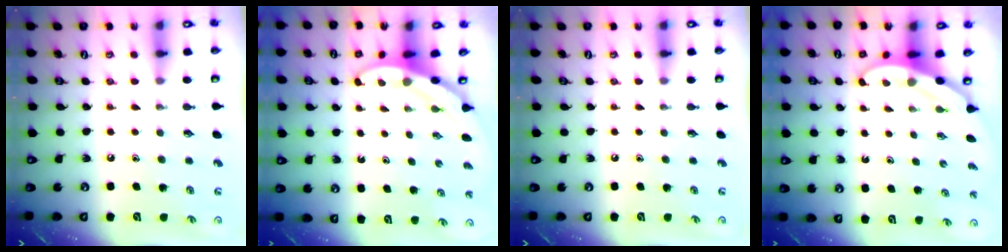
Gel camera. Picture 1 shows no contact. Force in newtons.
{"total": 3.4, "press": 3.4, "slide": 0.1}
{"total": 0.0}
{"total": 3.6, "press": 3.6, "slide": 0.2}